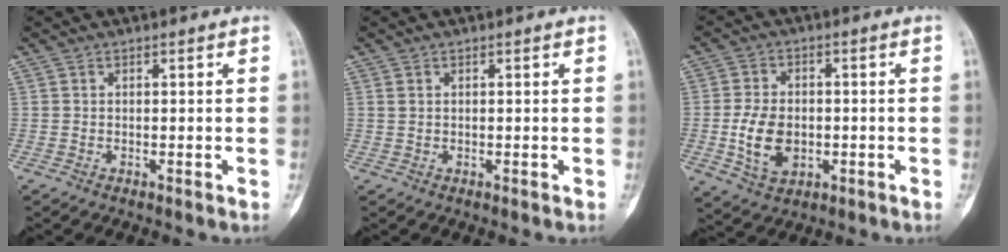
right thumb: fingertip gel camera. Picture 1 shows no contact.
{"total": 0.8, "force": [0.3, 0.5, 0.4], "torque": [-0.007, 0.003, 0.007]}
{"total": 8.9, "force": [-1.6, 6.1, 6.4], "torque": [-0.103, 0.002, -0.023]}